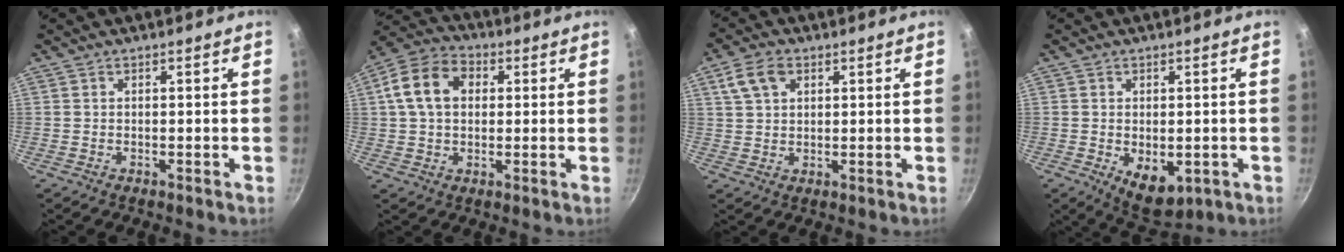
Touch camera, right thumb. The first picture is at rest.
{"total": 11.5, "force": [2.3, 8.4, 7.5], "torque": [-0.116, 0.019, 0.024]}
{"total": 6.4, "force": [2.7, 4.2, 3.9], "torque": [-0.064, 0.003, 0.049]}
{"total": 7.3, "force": [-1.5, 4.5, 5.6], "torque": [-0.064, -0.009, -0.007]}